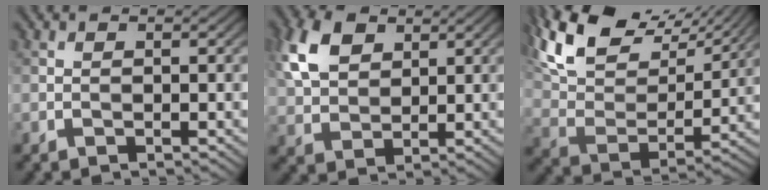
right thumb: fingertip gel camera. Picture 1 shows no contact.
{"total": 8.0, "force": [3.6, 5.1, 5.0], "torque": [-0.130, 0.011, 0.070]}
{"total": 17.6, "force": [12.6, 7.4, 9.9], "torque": [-0.241, 0.041, 0.185]}